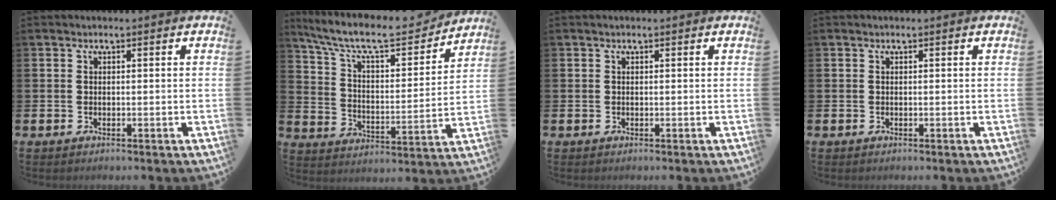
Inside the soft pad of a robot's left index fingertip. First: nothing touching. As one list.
[{"total": 9.9, "force": [8.7, 2.5, 3.9], "torque": [-0.112, -0.055, 0.148]}, {"total": 0.0}, {"total": 0.0}]